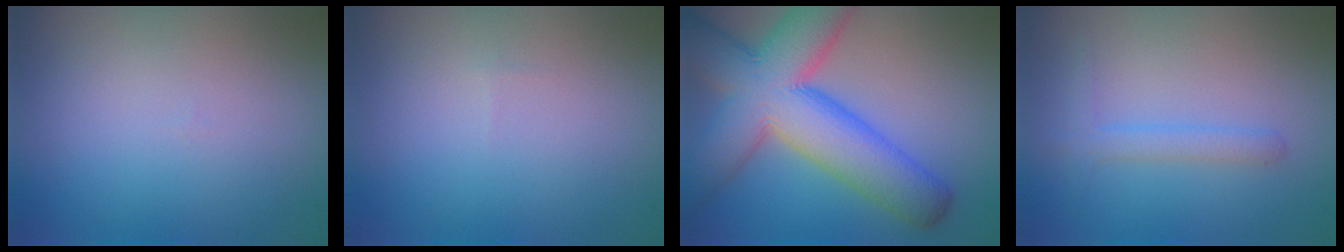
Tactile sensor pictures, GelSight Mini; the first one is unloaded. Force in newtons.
{"total": 0.0}
{"total": 12.5, "press": 12.4, "slide": 0.5}
{"total": 1.7, "press": 1.7, "slide": 0.1}